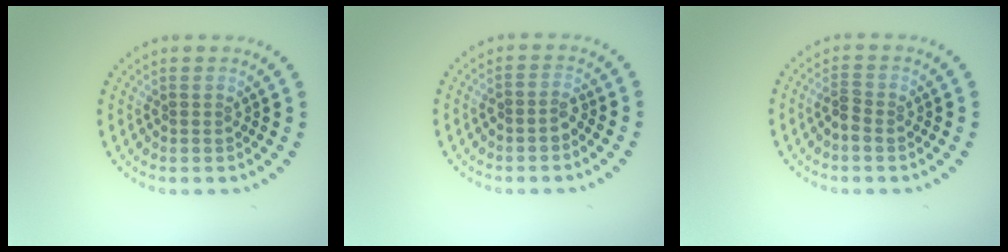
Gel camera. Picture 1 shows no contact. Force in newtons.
{"total": 1.3, "press": 1.1, "slide": 0.7}
{"total": 1.3, "press": 1.2, "slide": 0.5}